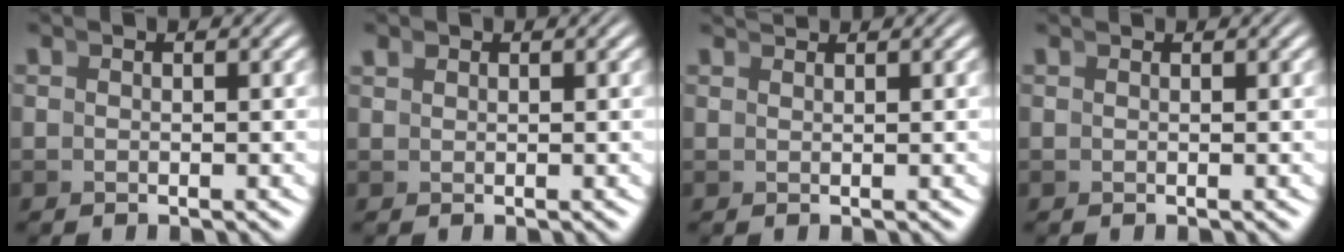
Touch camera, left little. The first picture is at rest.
{"total": 0.8, "force": [0.7, -0.4, 0.0], "torque": [0.005, 0.001, 0.019]}
{"total": 1.7, "force": [1.4, -0.9, -0.1], "torque": [0.015, 0.002, 0.027]}
{"total": 0.0}